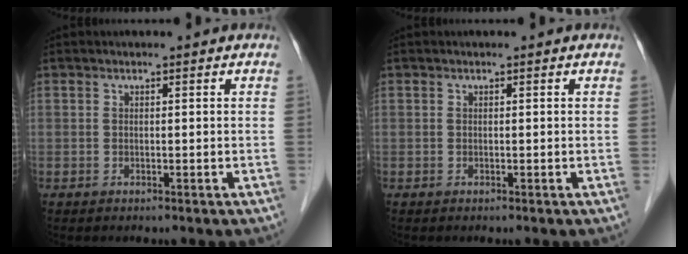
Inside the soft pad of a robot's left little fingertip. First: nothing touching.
{"total": 0.0}